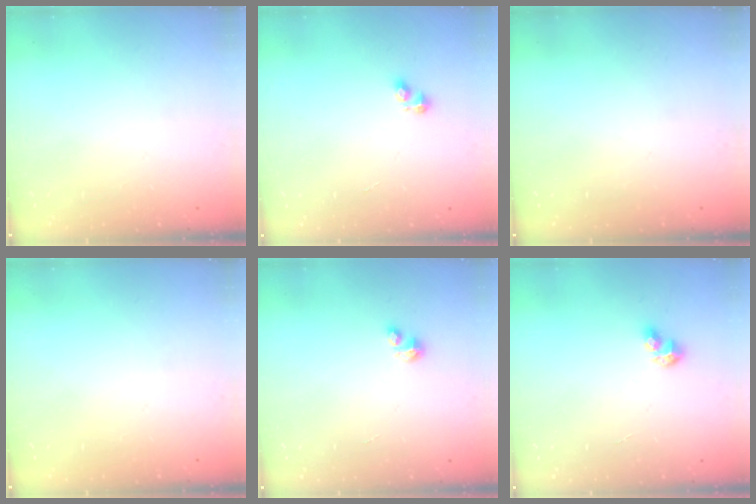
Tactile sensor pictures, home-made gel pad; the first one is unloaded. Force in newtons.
{"total": 2.5, "press": 2.5, "slide": 0.3}
{"total": 0.0}
{"total": 0.0}
{"total": 1.7, "press": 1.7, "slide": 0.4}
{"total": 5.6, "press": 5.6, "slide": 0.4}